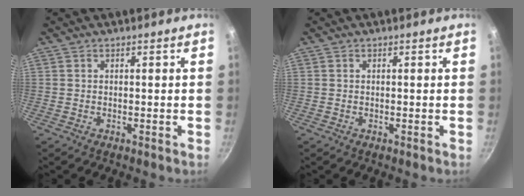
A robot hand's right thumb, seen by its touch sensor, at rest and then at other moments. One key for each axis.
{"total": 0.0}